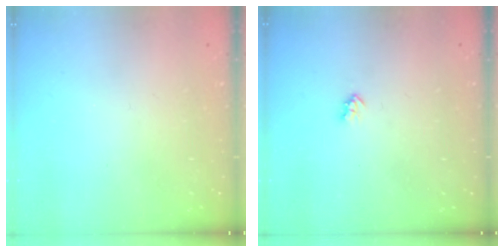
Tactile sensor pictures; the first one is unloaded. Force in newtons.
{"total": 2.0, "press": 2.0, "slide": 0.3}